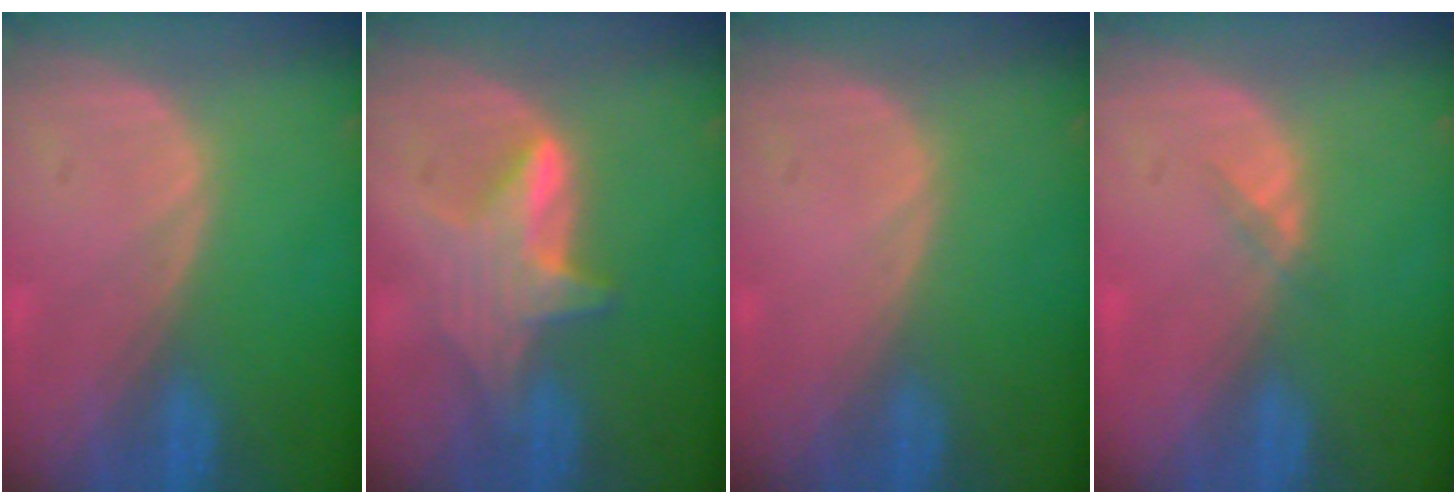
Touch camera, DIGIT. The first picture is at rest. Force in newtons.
{"total": 5.8, "press": 5.7, "slide": 0.9}
{"total": 0.0}
{"total": 1.3, "press": 0.9, "slide": 0.9}